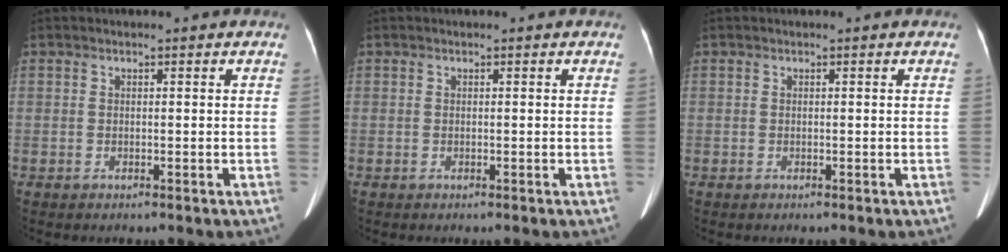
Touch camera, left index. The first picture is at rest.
{"total": 0.0}
{"total": 0.0}